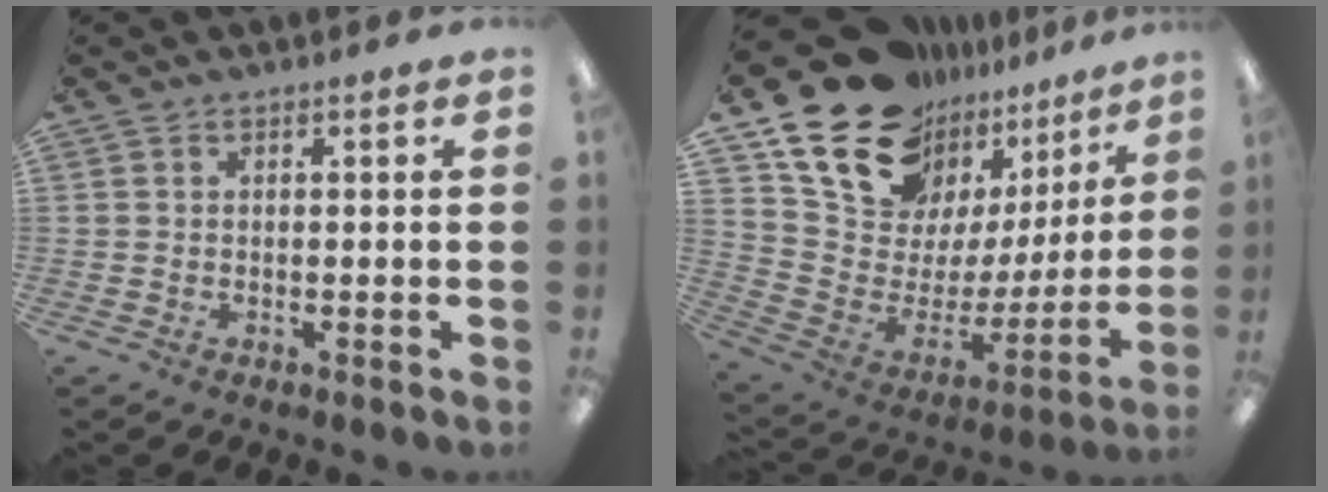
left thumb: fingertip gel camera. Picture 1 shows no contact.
{"total": 21.1, "force": [16.0, 11.6, 7.2], "torque": [-0.127, -0.124, 0.304]}